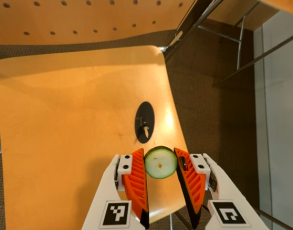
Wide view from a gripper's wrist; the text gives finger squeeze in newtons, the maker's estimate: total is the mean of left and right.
{"total": 7.8, "left": 7.5, "right": 8.1}